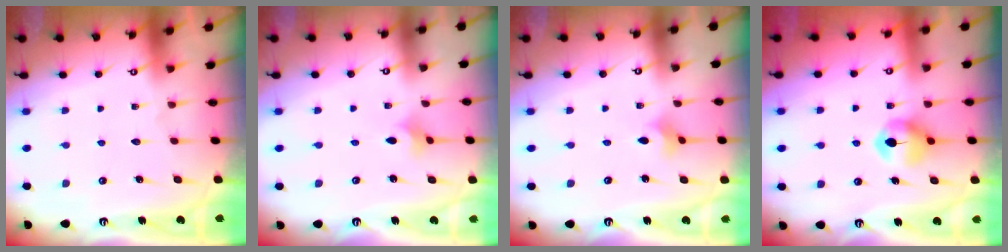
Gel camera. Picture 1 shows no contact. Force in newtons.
{"total": 2.3, "press": 2.2, "slide": 0.5}
{"total": 2.4, "press": 2.3, "slide": 0.5}
{"total": 7.3, "press": 7.3, "slide": 0.4}